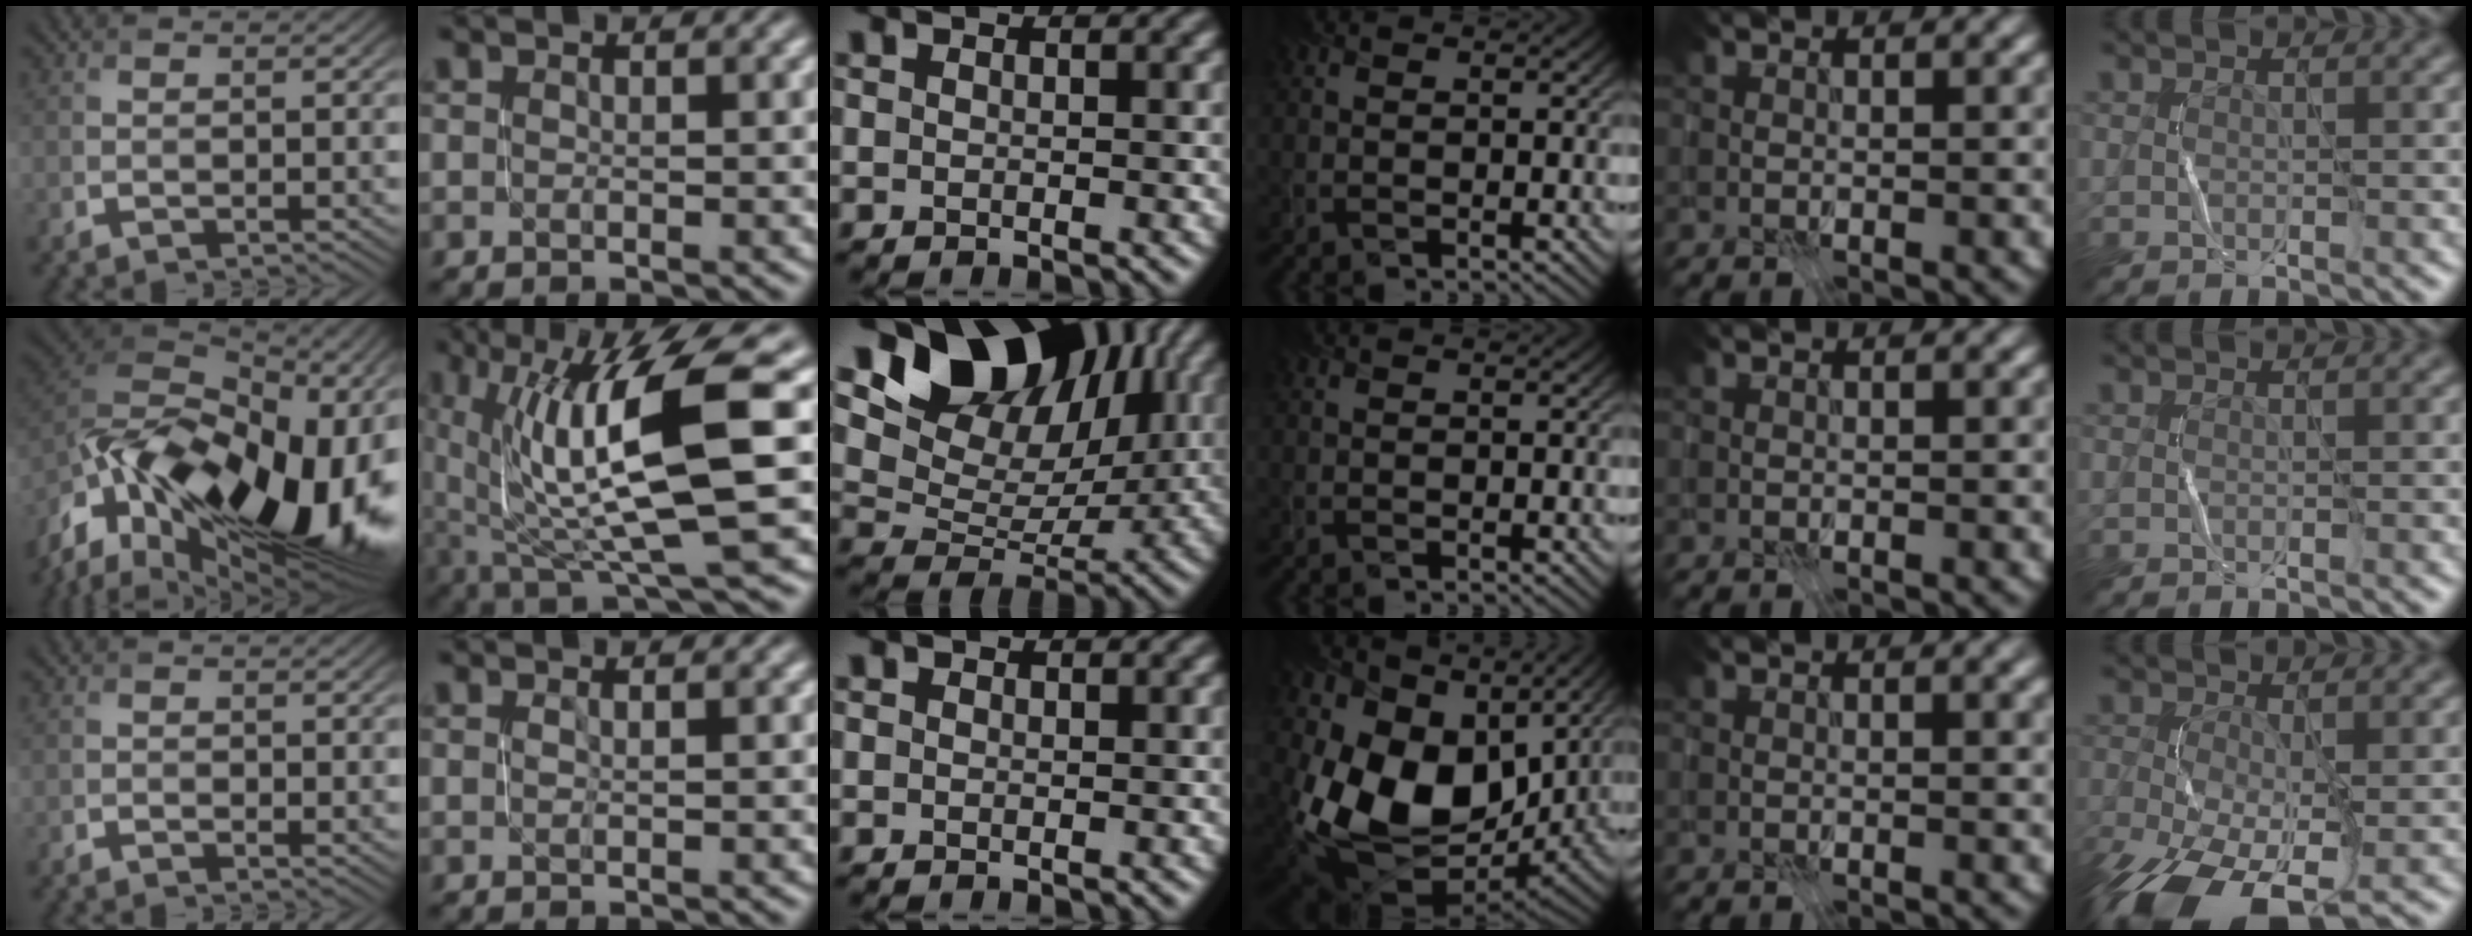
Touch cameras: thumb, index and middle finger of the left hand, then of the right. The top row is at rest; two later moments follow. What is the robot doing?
{"motion": "close", "object": "stapler"}